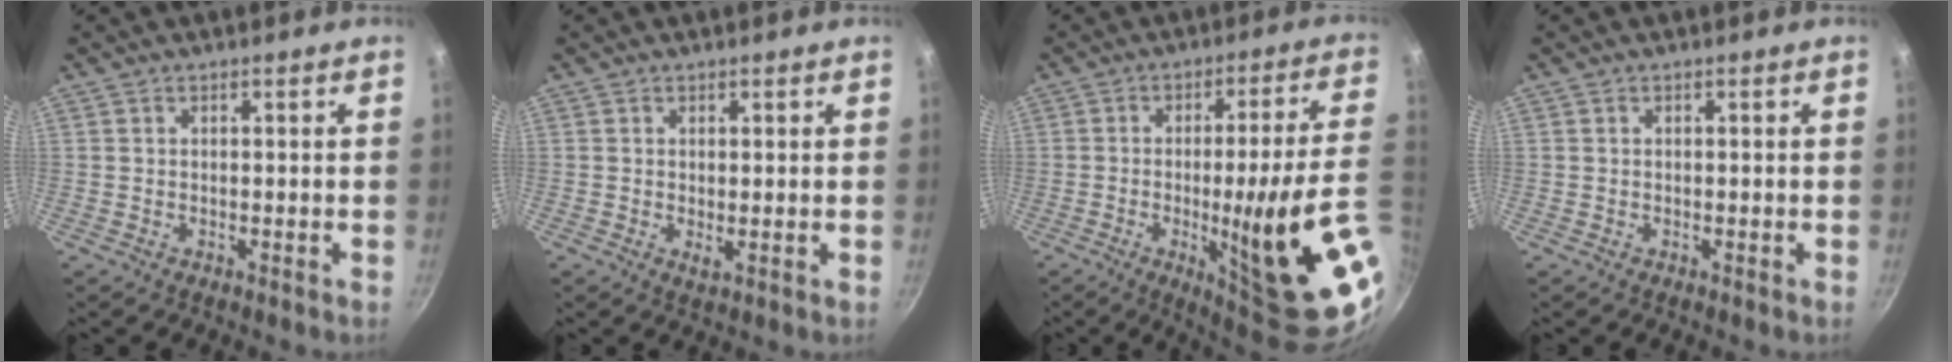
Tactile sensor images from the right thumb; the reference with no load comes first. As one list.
[{"total": 1.3, "force": [0.4, 0.6, 1.1], "torque": [-0.018, -0.011, 0.004]}, {"total": 23.3, "force": [-5.1, 3.1, 22.6], "torque": [-0.291, 0.001, -0.054]}, {"total": 0.0}]